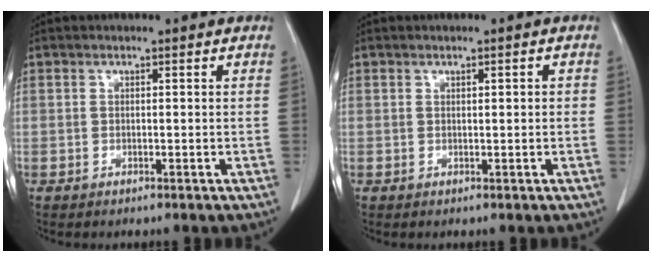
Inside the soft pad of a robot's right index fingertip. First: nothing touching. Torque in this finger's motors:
{"motor_torque": [-0.17, 0.06, -0.03, -0.01]}